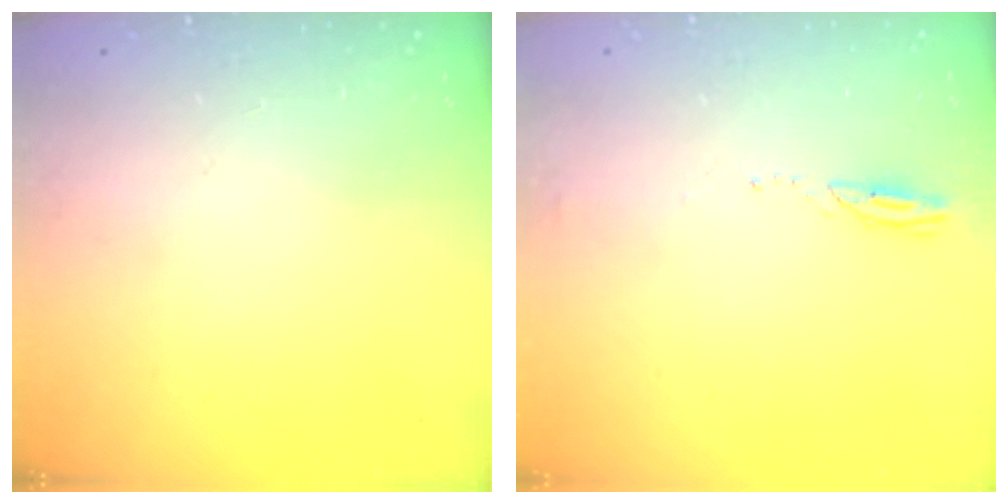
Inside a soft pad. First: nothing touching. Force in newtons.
{"total": 2.4, "press": 2.4, "slide": 0.3}